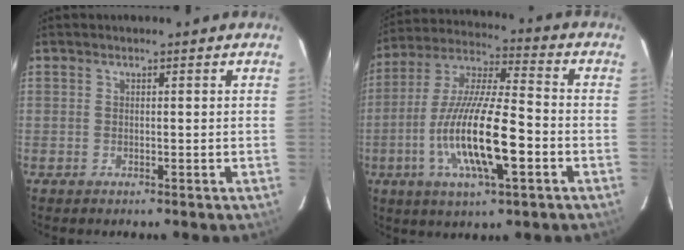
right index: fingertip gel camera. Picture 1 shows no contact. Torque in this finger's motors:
{"motor_torque": [0.80, -0.38, 1.05, 0.21]}